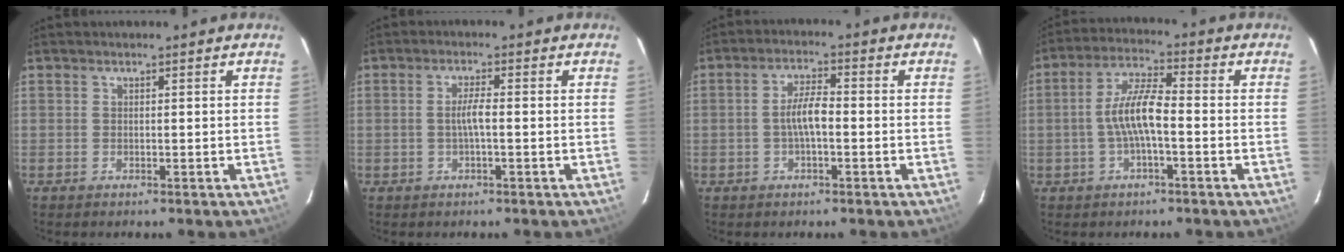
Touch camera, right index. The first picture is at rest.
{"total": 2.9, "force": [-0.5, 0.3, 2.8], "torque": [-0.055, 0.003, -0.008]}
{"total": 5.2, "force": [-1.0, 1.5, 4.9], "torque": [-0.097, 0.009, -0.018]}
{"total": 7.8, "force": [-1.6, 1.8, 7.5], "torque": [-0.154, 0.011, -0.030]}